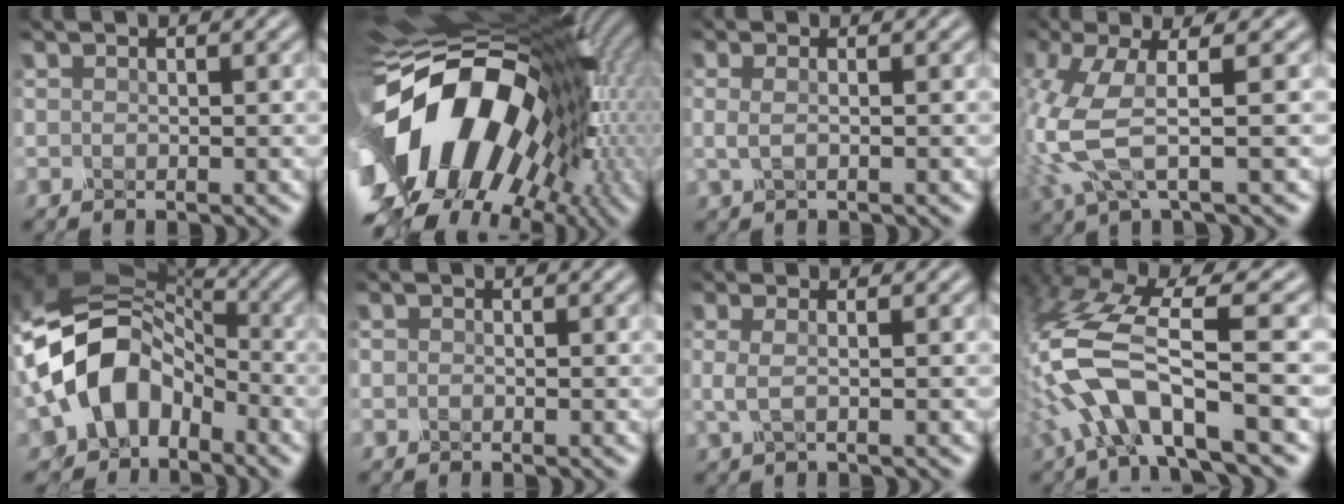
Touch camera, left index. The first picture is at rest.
{"total": 19.9, "force": [-2.9, 12.6, 15.2], "torque": [-0.285, -0.018, -0.055]}
{"total": 1.6, "force": [-0.2, 0.6, 1.5], "torque": [-0.033, 0.002, -0.006]}
{"total": 7.0, "force": [-0.7, 2.2, 6.6], "torque": [-0.191, -0.012, -0.015]}
{"total": 11.1, "force": [-3.6, 8.1, 6.7], "torque": [-0.125, 0.005, -0.081]}
{"total": 0.7, "force": [-0.4, 0.5, 0.2], "torque": [-0.005, -0.002, -0.011]}
{"total": 2.0, "force": [-0.2, 0.7, 1.9], "torque": [-0.043, 0.002, -0.007]}
{"total": 9.5, "force": [-3.4, 3.2, 8.3], "torque": [-0.182, 0.009, -0.073]}